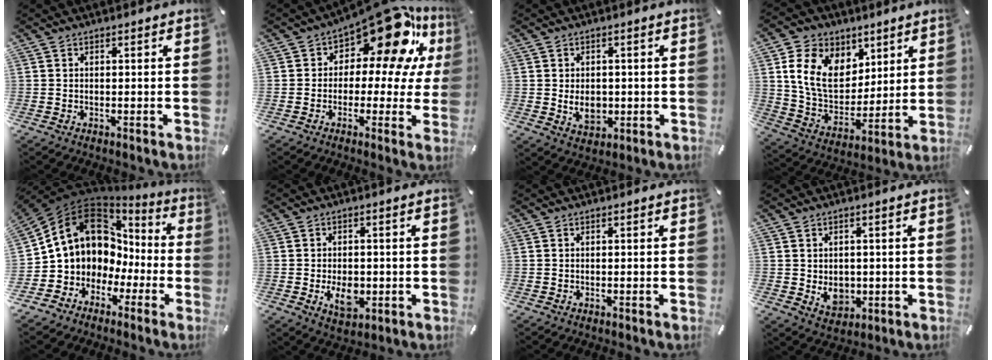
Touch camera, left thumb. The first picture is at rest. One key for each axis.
{"total": 17.0, "fx": 9.8, "fy": 8.2, "fz": 11.2, "tx": -0.152, "ty": -0.084, "tz": 0.163}
{"total": 5.6, "fx": -0.5, "fy": 4.5, "fz": 3.4, "tx": -0.051, "ty": -0.007, "tz": -0.012}
{"total": 15.0, "fx": 6.0, "fy": 11.5, "fz": 7.5, "tx": -0.162, "ty": -0.018, "tz": 0.117}
{"total": 11.9, "fx": 3.9, "fy": 10.4, "fz": 4.2, "tx": -0.094, "ty": -0.030, "tz": 0.088}
{"total": 6.8, "fx": -1.2, "fy": 4.6, "fz": 4.9, "tx": -0.084, "ty": -0.003, "tz": -0.021}
{"total": 0.0}
{"total": 5.6, "fx": -0.4, "fy": 4.8, "fz": 2.9, "tx": -0.034, "ty": -0.003, "tz": -0.005}